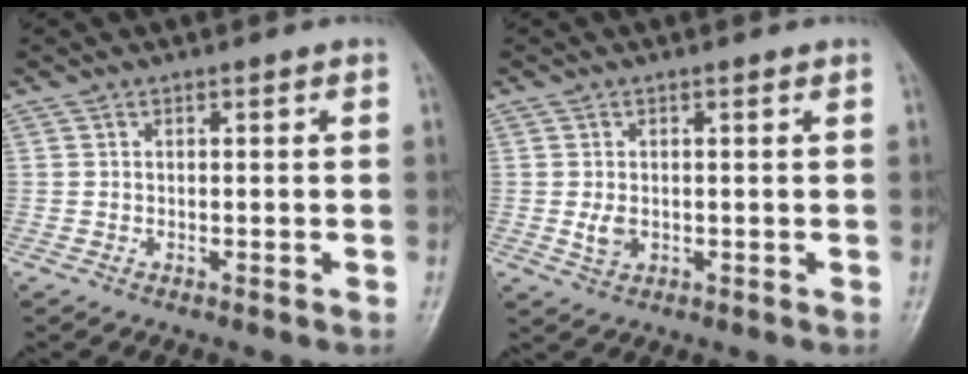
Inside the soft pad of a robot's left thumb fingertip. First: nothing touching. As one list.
[{"total": 2.4, "force": [0.0, 1.6, 1.8], "torque": [-0.029, -0.005, 0.006]}]